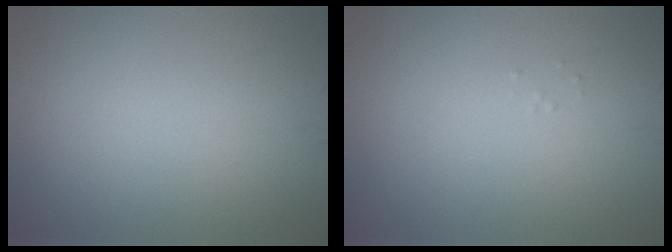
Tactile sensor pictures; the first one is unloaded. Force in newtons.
{"total": 0.0}